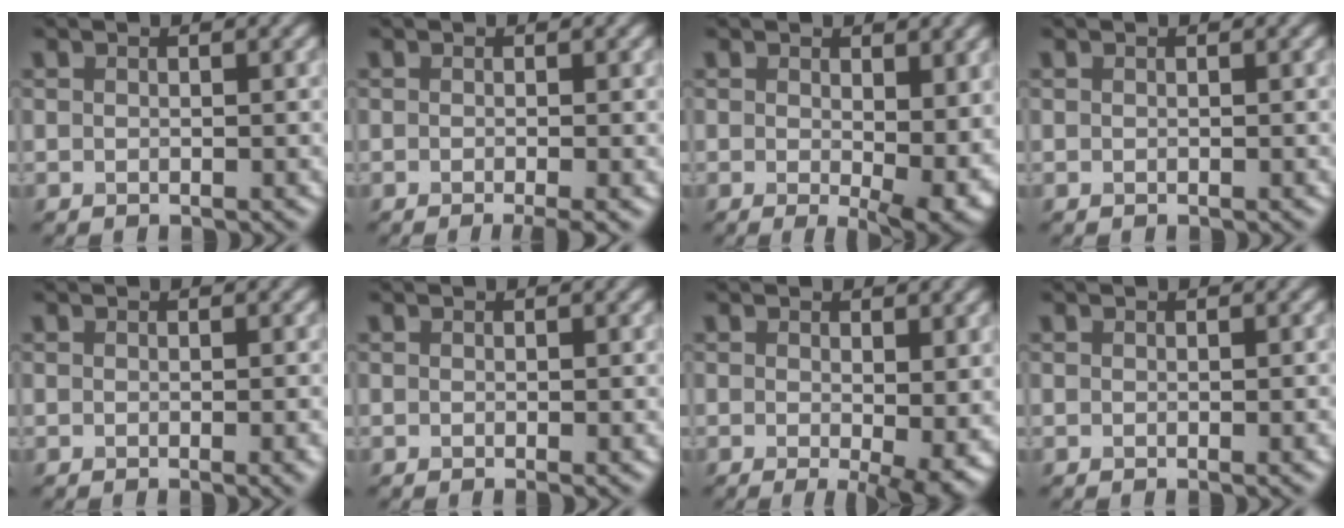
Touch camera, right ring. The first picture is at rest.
{"total": 1.9, "force": [-0.8, 0.3, 1.7], "torque": [-0.022, -0.007, -0.014]}
{"total": 5.5, "force": [0.1, 2.2, 5.0], "torque": [-0.068, -0.015, 0.006]}
{"total": 0.0}
{"total": 1.8, "force": [-0.3, 0.5, 1.7], "torque": [-0.016, -0.004, -0.005]}
{"total": 0.5, "force": [-0.1, 0.0, 0.5], "torque": [-0.009, -0.005, -0.003]}
{"total": 4.2, "force": [-0.5, 1.0, 4.0], "torque": [-0.051, -0.015, -0.008]}
{"total": 1.1, "force": [-0.1, 0.2, 1.0], "torque": [-0.011, -0.001, -0.002]}